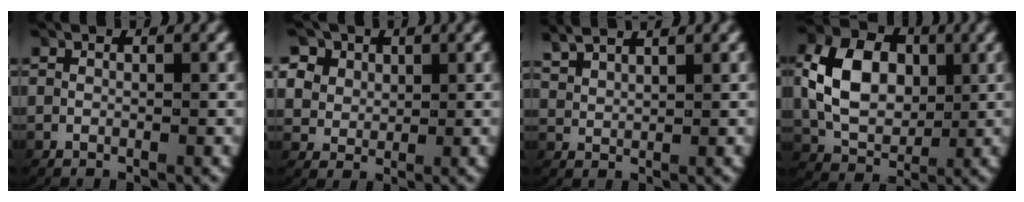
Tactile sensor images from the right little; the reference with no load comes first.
{"total": 6.0, "force": [2.4, 4.9, 2.4], "torque": [-0.058, -0.001, 0.040]}
{"total": 3.0, "force": [2.7, 0.9, 1.0], "torque": [-0.029, 0.007, 0.051]}
{"total": 7.3, "force": [0.7, 5.4, 4.9], "torque": [-0.099, -0.002, 0.011]}